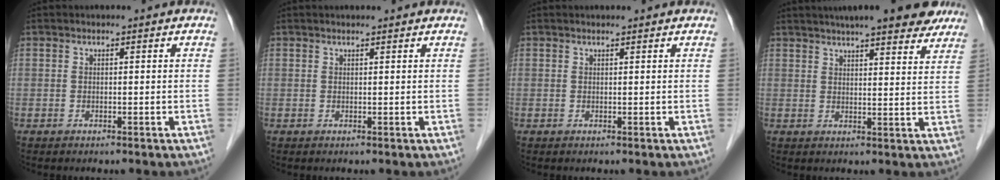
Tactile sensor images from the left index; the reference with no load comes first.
{"total": 2.2, "force": [2.0, 0.1, 0.9], "torque": [-0.012, 0.018, 0.026]}
{"total": 1.7, "force": [1.6, 0.1, 0.7], "torque": [-0.011, 0.015, 0.023]}
{"total": 17.4, "force": [14.6, 3.0, 9.0], "torque": [-0.129, 0.028, 0.183]}